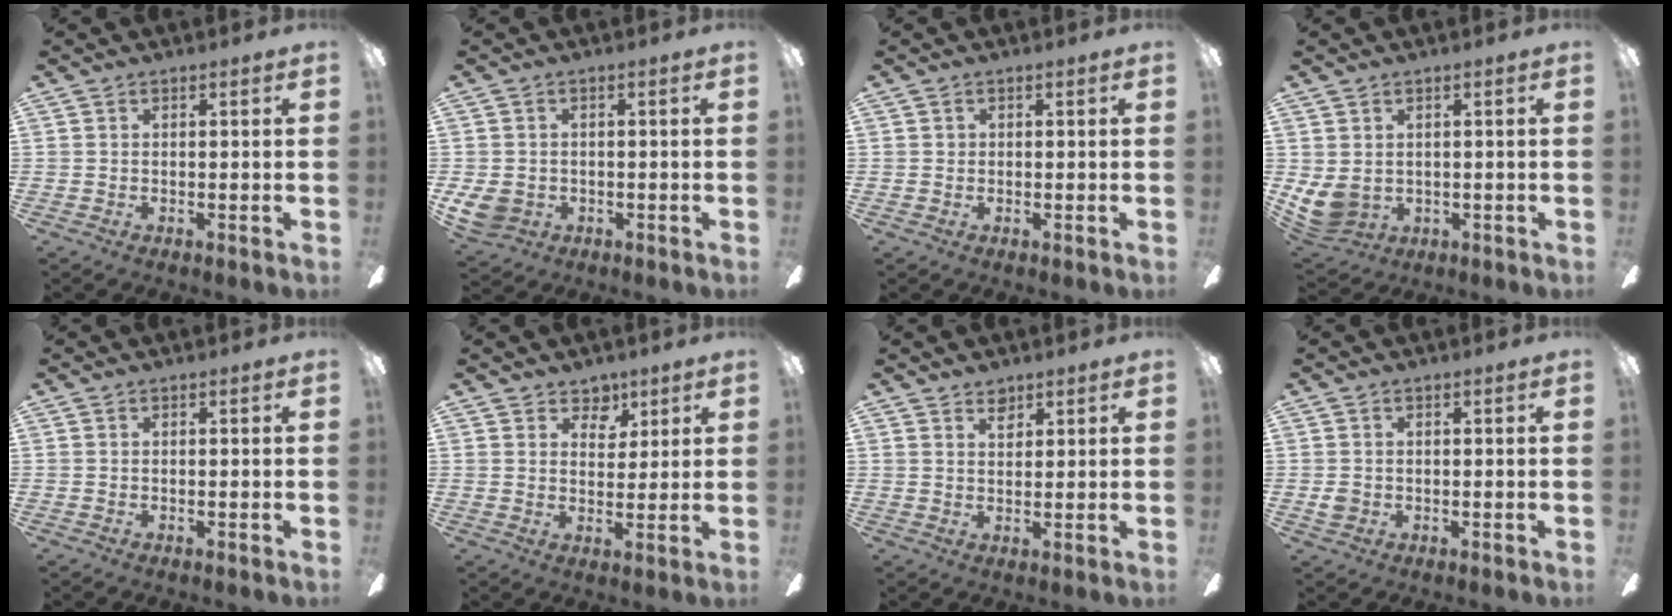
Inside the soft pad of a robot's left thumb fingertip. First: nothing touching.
{"total": 5.5, "force": [-1.3, 4.7, 2.6], "torque": [-0.071, 0.012, -0.023]}
{"total": 0.9, "force": [-0.1, 0.9, 0.1], "torque": [-0.002, 0.006, -0.004]}
{"total": 6.5, "force": [0.9, 5.4, 3.6], "torque": [-0.094, -0.008, 0.016]}
{"total": 0.0}
{"total": 5.4, "force": [3.8, 3.7, 1.0], "torque": [-0.004, -0.021, 0.064]}
{"total": 3.0, "force": [2.3, 1.7, 1.1], "torque": [-0.008, -0.009, 0.041]}
{"total": 2.2, "force": [-0.1, 2.0, 0.9], "torque": [-0.008, 0.003, -0.005]}